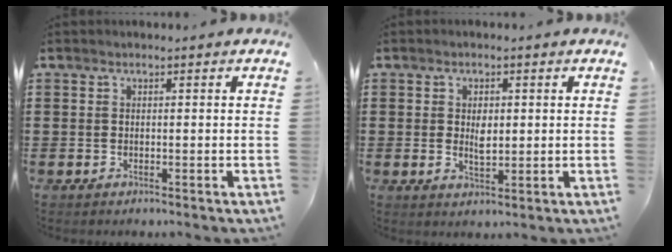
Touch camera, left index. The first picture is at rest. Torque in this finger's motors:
{"motor_torque": [-0.34, 0.81, 0.02, 0.02]}